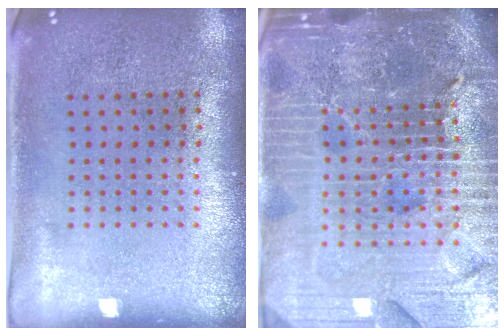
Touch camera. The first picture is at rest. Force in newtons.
{"total": 6.7, "press": 5.9, "slide": 3.2}